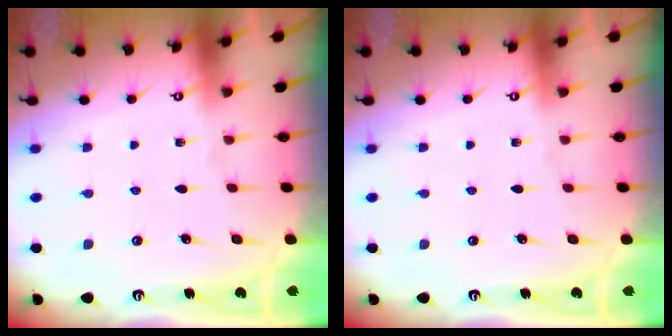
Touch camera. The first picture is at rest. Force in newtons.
{"total": 0.0}